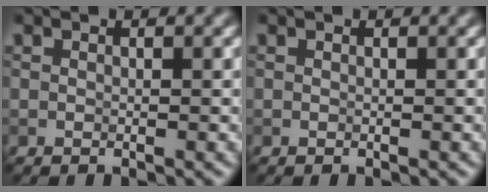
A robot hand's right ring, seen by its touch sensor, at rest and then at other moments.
{"total": 0.0}